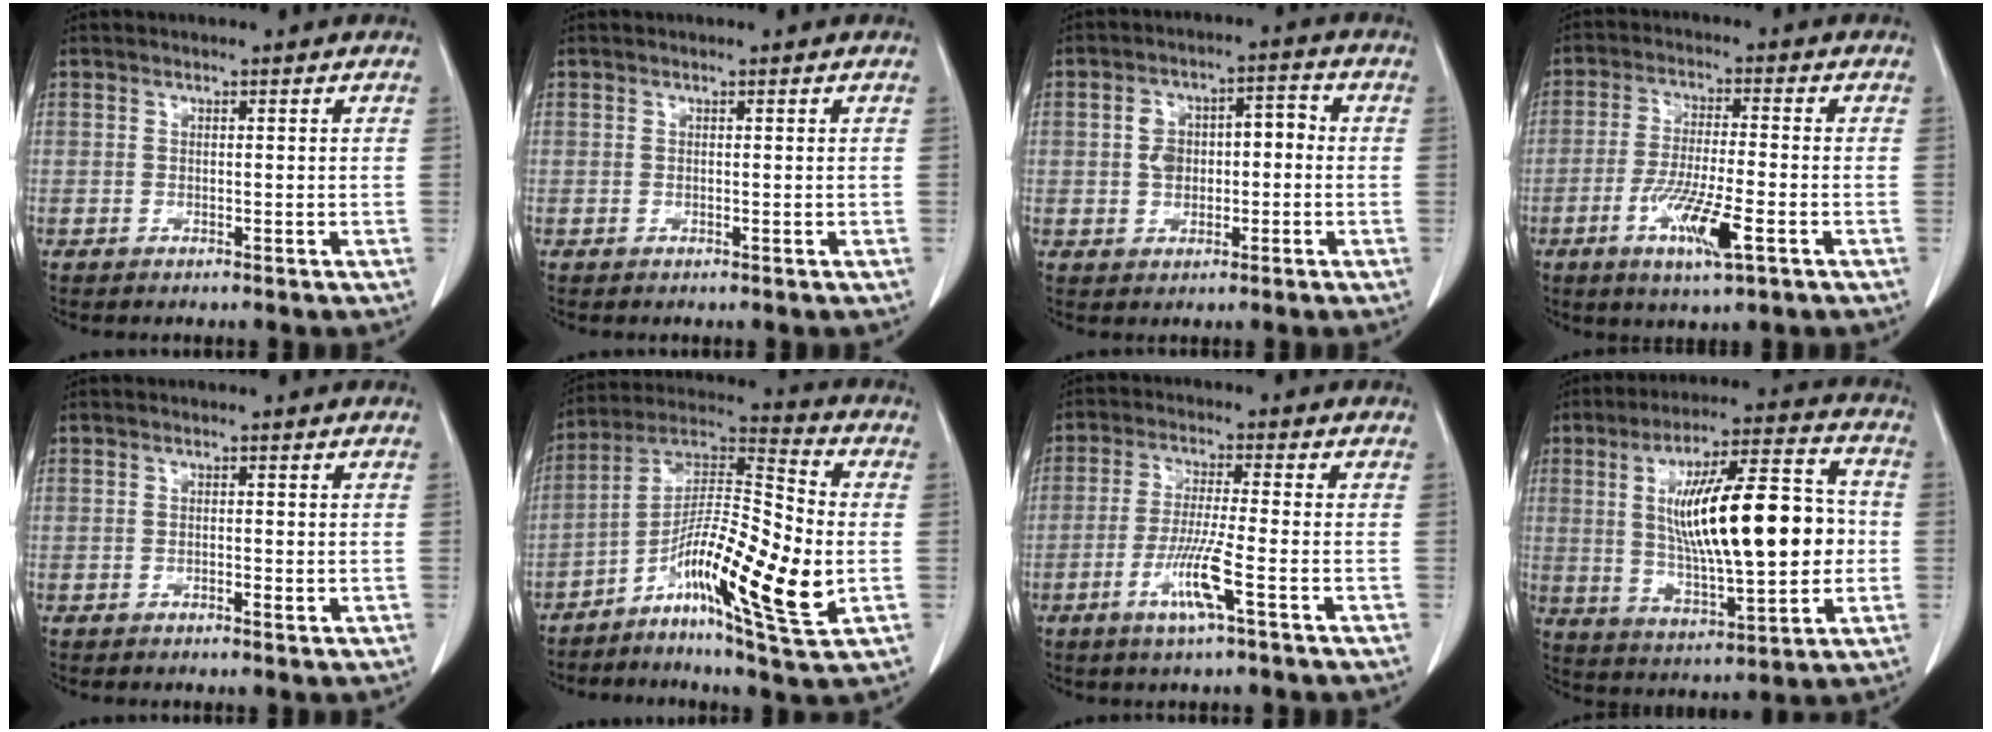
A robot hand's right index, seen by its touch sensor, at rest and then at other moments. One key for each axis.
{"total": 0.0}
{"total": 6.5, "fx": -0.3, "fy": 4.3, "fz": 4.9, "tx": -0.092, "ty": 0.039, "tz": -0.005}
{"total": 9.3, "fx": -3.9, "fy": 0.9, "fz": 8.4, "tx": -0.158, "ty": -0.016, "tz": -0.068}
{"total": 0.9, "fx": -0.3, "fy": 0.3, "fz": 0.8, "tx": -0.014, "ty": 0.001, "tz": -0.003}
{"total": 17.7, "fx": -4.8, "fy": 2.3, "fz": 16.9, "tx": -0.304, "ty": 0.002, "tz": -0.086}
{"total": 7.2, "fx": -3.1, "fy": -0.6, "fz": 6.4, "tx": -0.128, "ty": -0.014, "tz": -0.063}
{"total": 20.2, "fx": 1.2, "fy": 4.7, "fz": 19.7, "tx": -0.332, "ty": 0.021, "tz": 0.025}